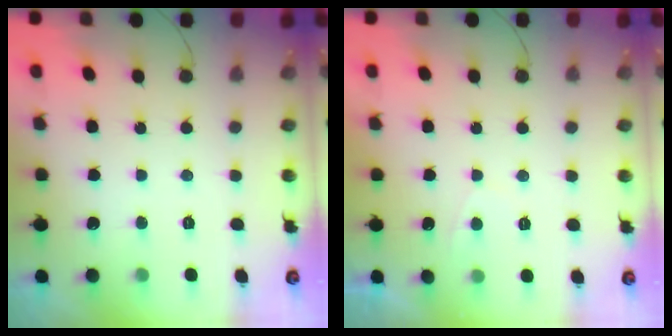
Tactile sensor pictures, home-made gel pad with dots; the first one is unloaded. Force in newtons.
{"total": 0.7, "press": 0.5, "slide": 0.5}